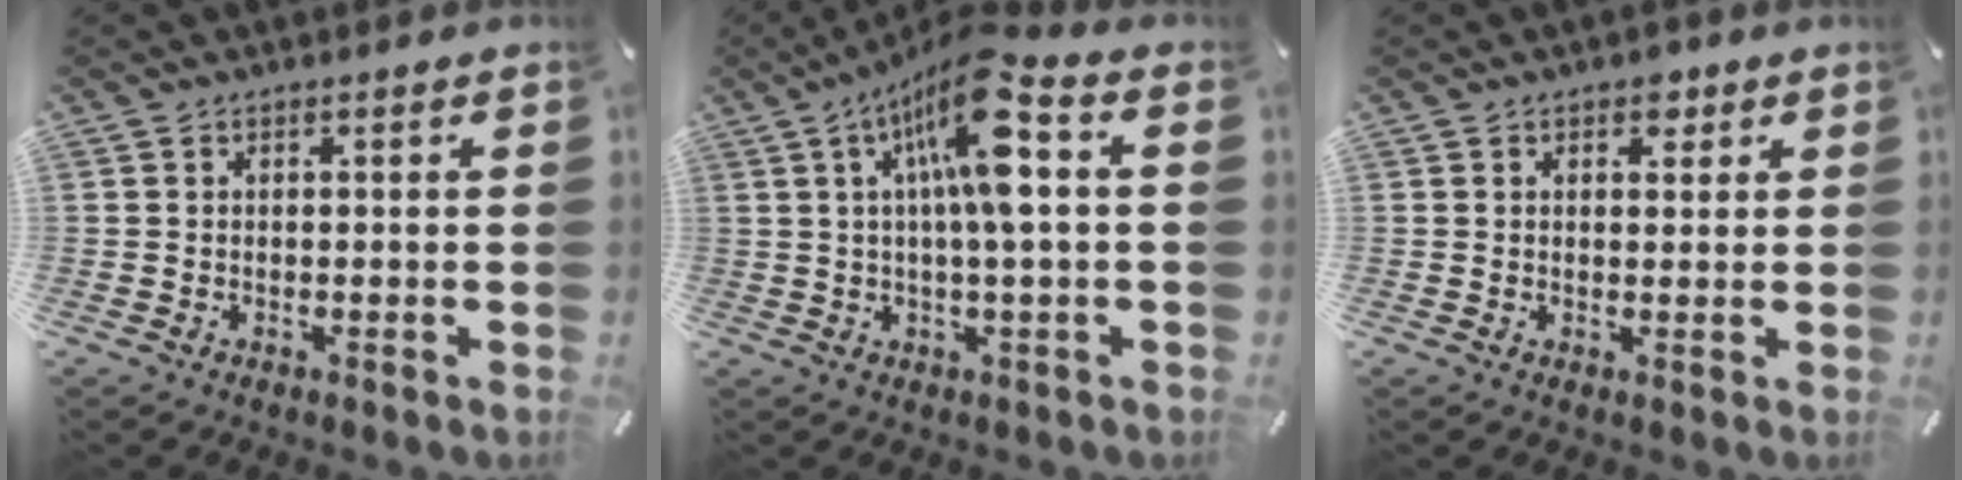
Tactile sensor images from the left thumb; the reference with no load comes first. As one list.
[{"total": 14.9, "force": [4.2, 3.1, 13.9], "torque": [-0.272, -0.010, 0.062]}, {"total": 2.8, "force": [1.5, 2.0, 1.3], "torque": [0.003, -0.007, 0.017]}]